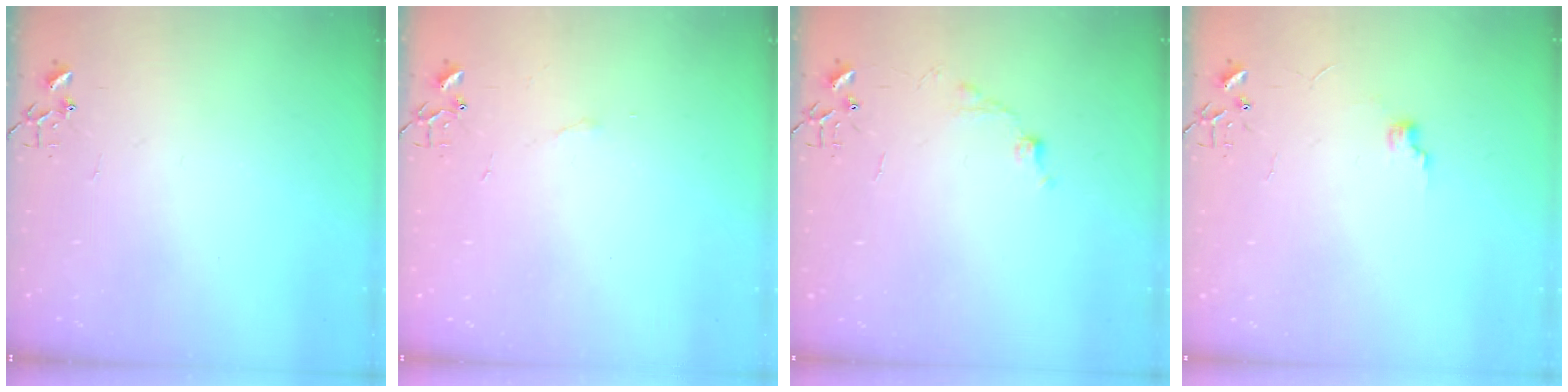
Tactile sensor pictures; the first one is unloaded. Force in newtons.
{"total": 3.3, "press": 3.2, "slide": 0.6}
{"total": 6.7, "press": 6.7, "slide": 0.9}
{"total": 5.9, "press": 5.9, "slide": 0.7}